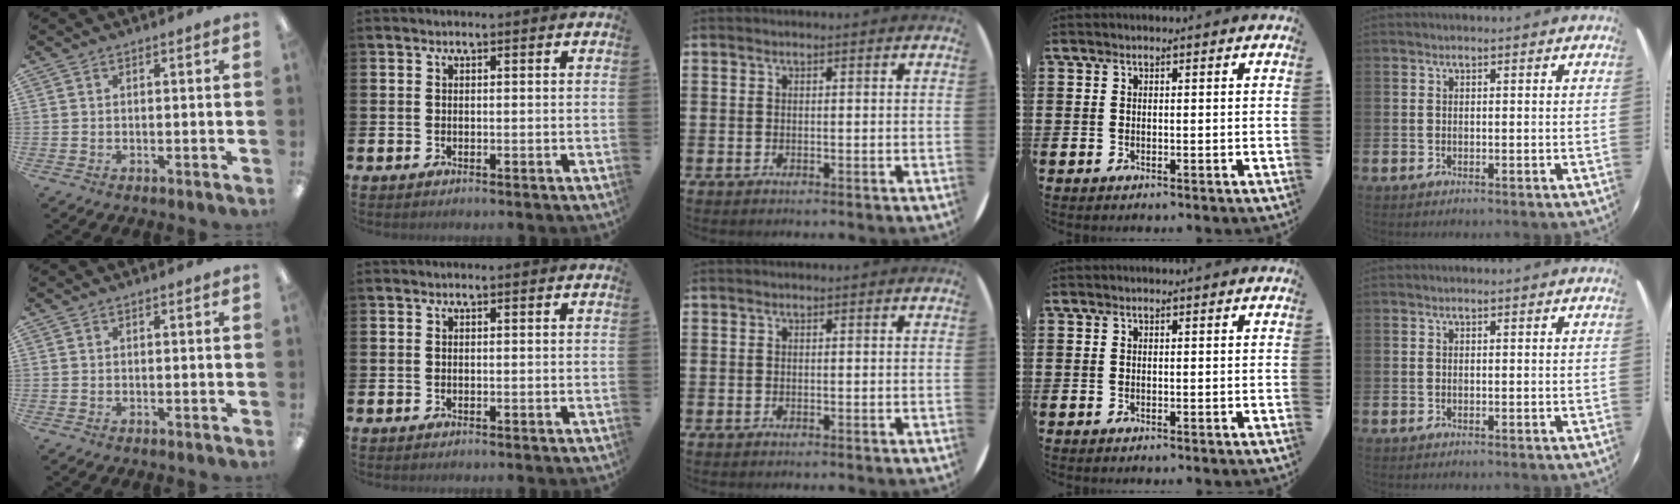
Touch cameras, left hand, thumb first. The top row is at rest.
{}